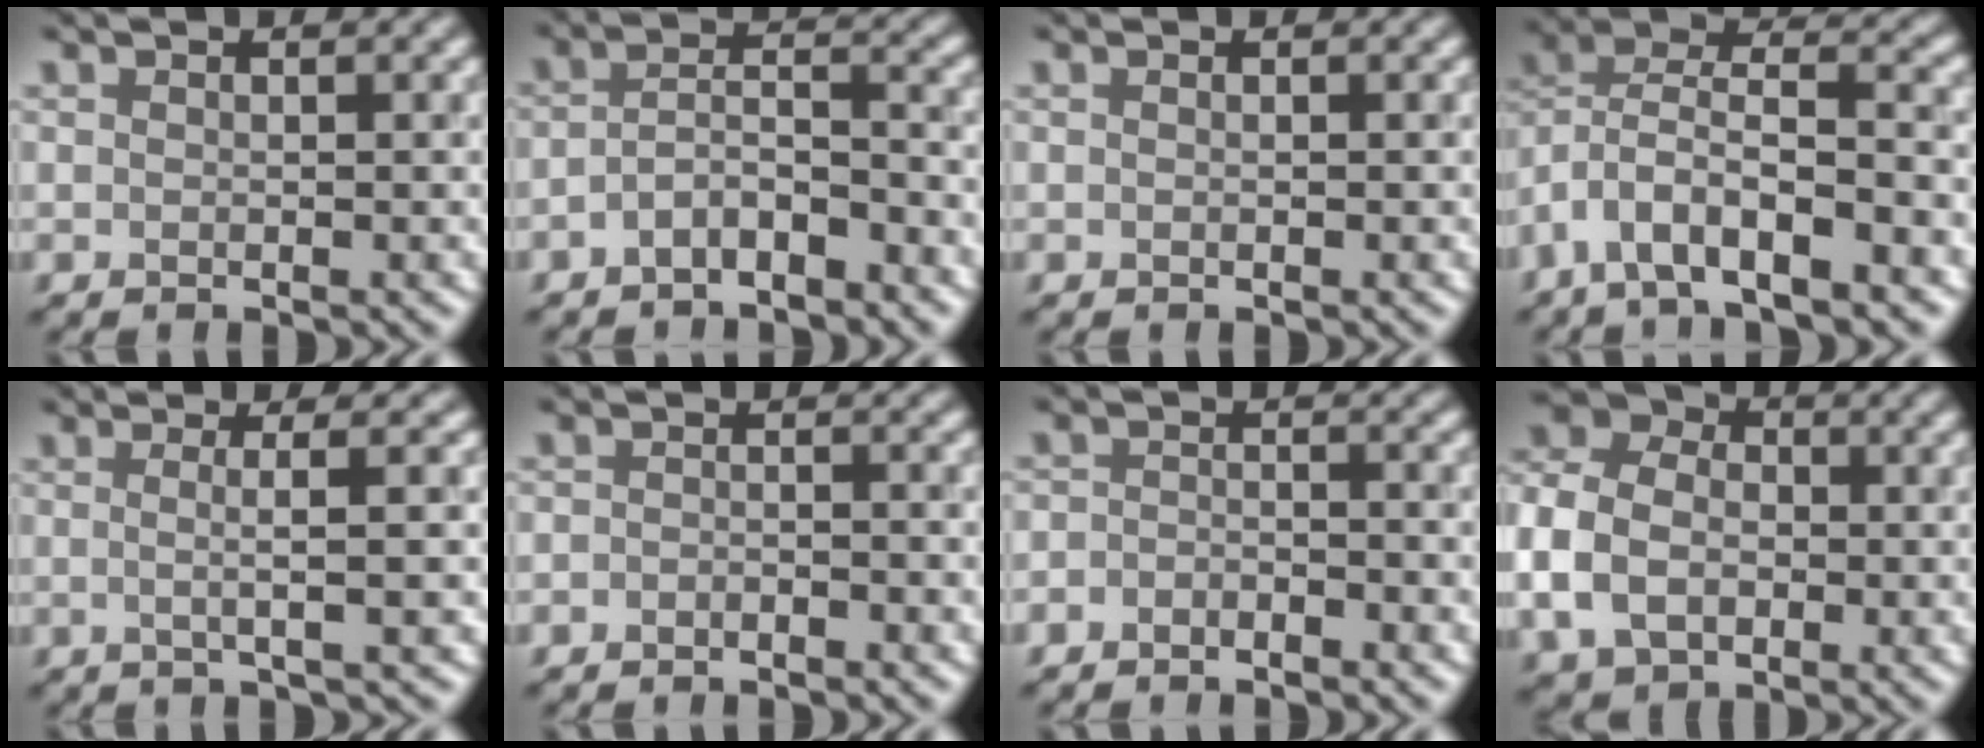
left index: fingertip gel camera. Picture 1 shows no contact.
{"total": 3.1, "force": [-2.3, 1.1, 1.8], "torque": [-0.037, 0.009, -0.042]}
{"total": 0.0}
{"total": 8.3, "force": [-4.2, 3.3, 6.3], "torque": [-0.116, 0.012, -0.074]}
{"total": 3.2, "force": [0.1, 0.9, 3.1], "torque": [-0.033, 0.002, -0.019]}
{"total": 1.4, "force": [-1.3, 0.3, 0.0], "torque": [0.000, 0.001, -0.021]}
{"total": 1.9, "force": [-1.8, 0.6, 0.0], "torque": [-0.001, 0.002, -0.032]}
{"total": 8.7, "force": [-1.9, 6.7, 5.2], "torque": [-0.136, -0.006, -0.036]}